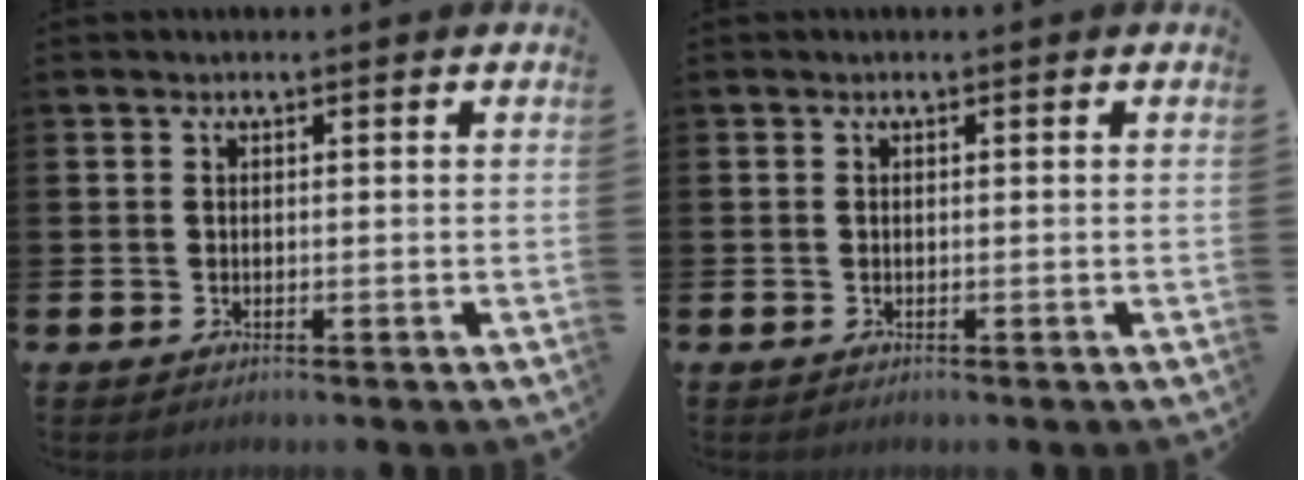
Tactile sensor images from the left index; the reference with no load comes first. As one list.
[{"total": 0.0}]